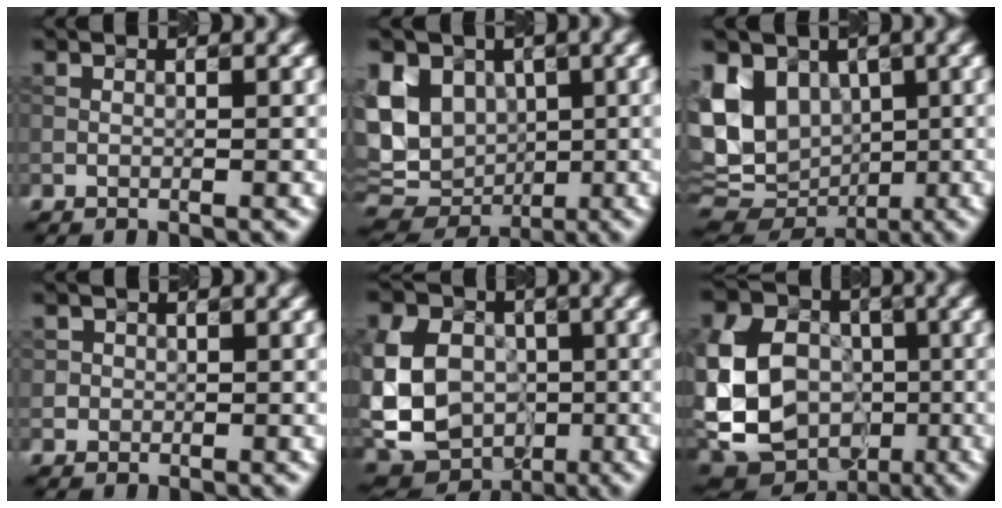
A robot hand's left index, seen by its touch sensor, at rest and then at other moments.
{"total": 12.0, "force": [1.7, 9.9, 6.4], "torque": [-0.130, 0.018, 0.018]}
{"total": 10.7, "force": [0.7, 8.8, 6.1], "torque": [-0.116, 0.007, 0.013]}
{"total": 1.0, "force": [0.0, 1.0, 0.0], "torque": [0.013, -0.003, 0.002]}
{"total": 11.4, "force": [-1.9, 9.2, 6.4], "torque": [-0.123, -0.007, -0.035]}
{"total": 13.1, "force": [-3.3, 10.8, 6.8], "torque": [-0.151, -0.017, -0.068]}